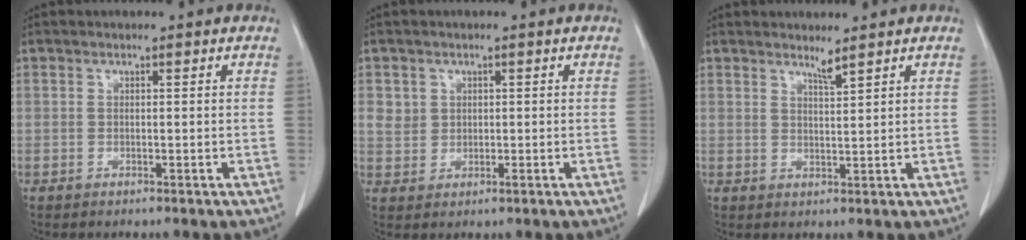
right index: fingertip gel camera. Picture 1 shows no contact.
{"total": 3.0, "force": [1.0, 2.7, 0.7], "torque": [-0.005, 0.003, 0.023]}
{"total": 1.8, "force": [1.6, -0.5, 0.7], "torque": [-0.015, -0.012, 0.031]}